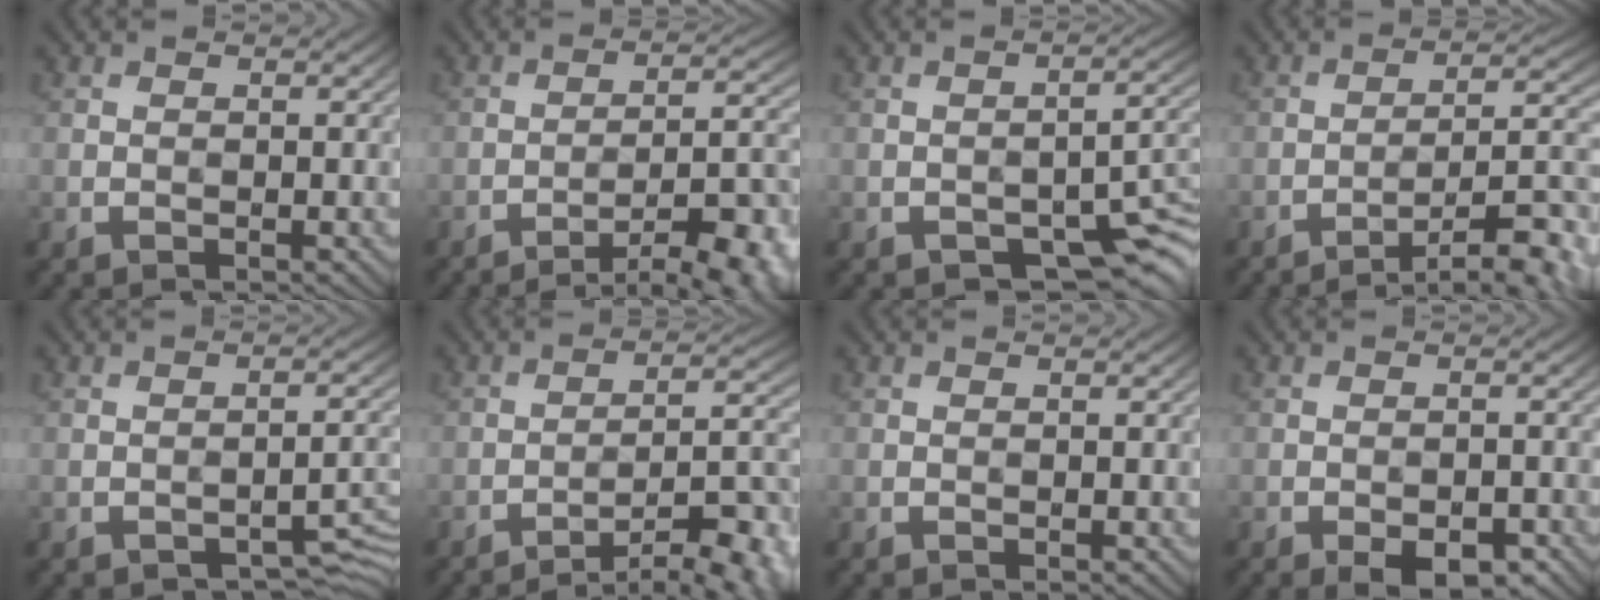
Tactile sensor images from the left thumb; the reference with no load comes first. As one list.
[{"total": 14.0, "force": [-9.7, 3.5, 9.5], "torque": [-0.123, 0.005, -0.132]}, {"total": 8.0, "force": [-4.6, 3.5, 5.6], "torque": [-0.070, -0.010, -0.067]}, {"total": 11.3, "force": [-7.2, 2.6, 8.2], "torque": [-0.130, 0.008, -0.107]}, {"total": 3.9, "force": [-2.7, 1.3, 2.5], "torque": [-0.030, 0.005, -0.032]}, {"total": 12.2, "force": [-8.6, 2.9, 8.1], "torque": [-0.118, 0.011, -0.123]}, {"total": 0.0}, {"total": 5.0, "force": [-3.2, 2.0, 3.2], "torque": [-0.049, 0.000, -0.042]}]